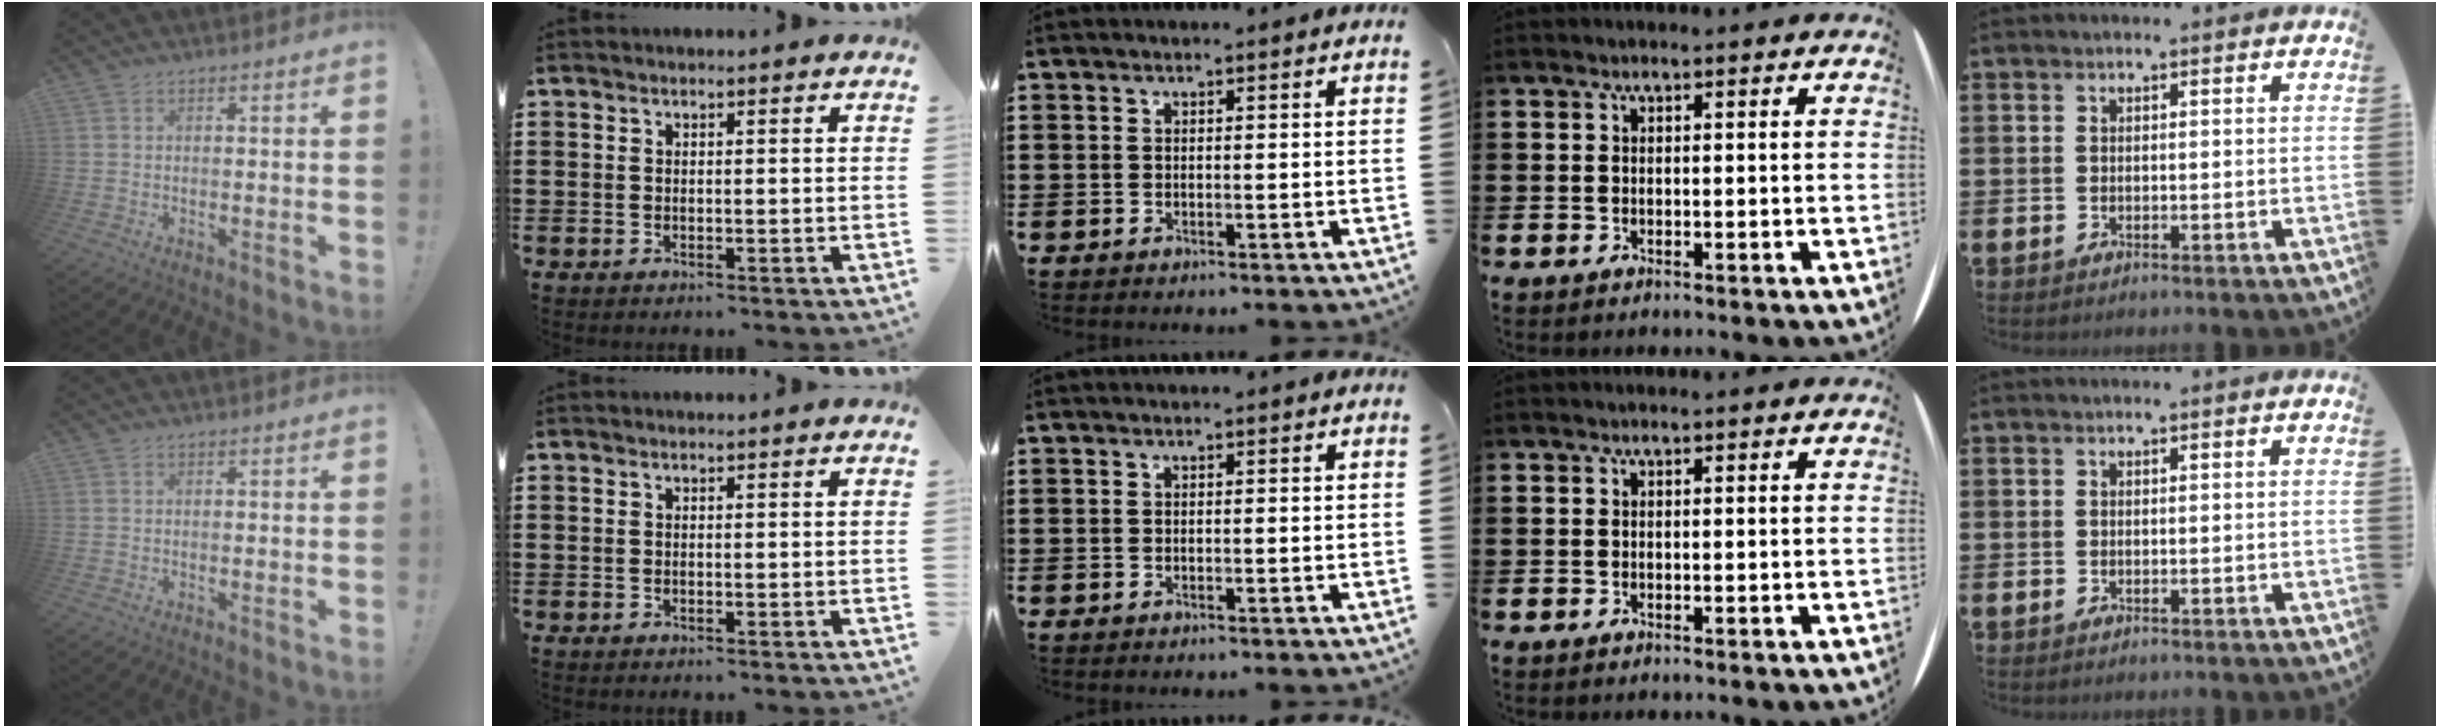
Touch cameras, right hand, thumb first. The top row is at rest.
{}